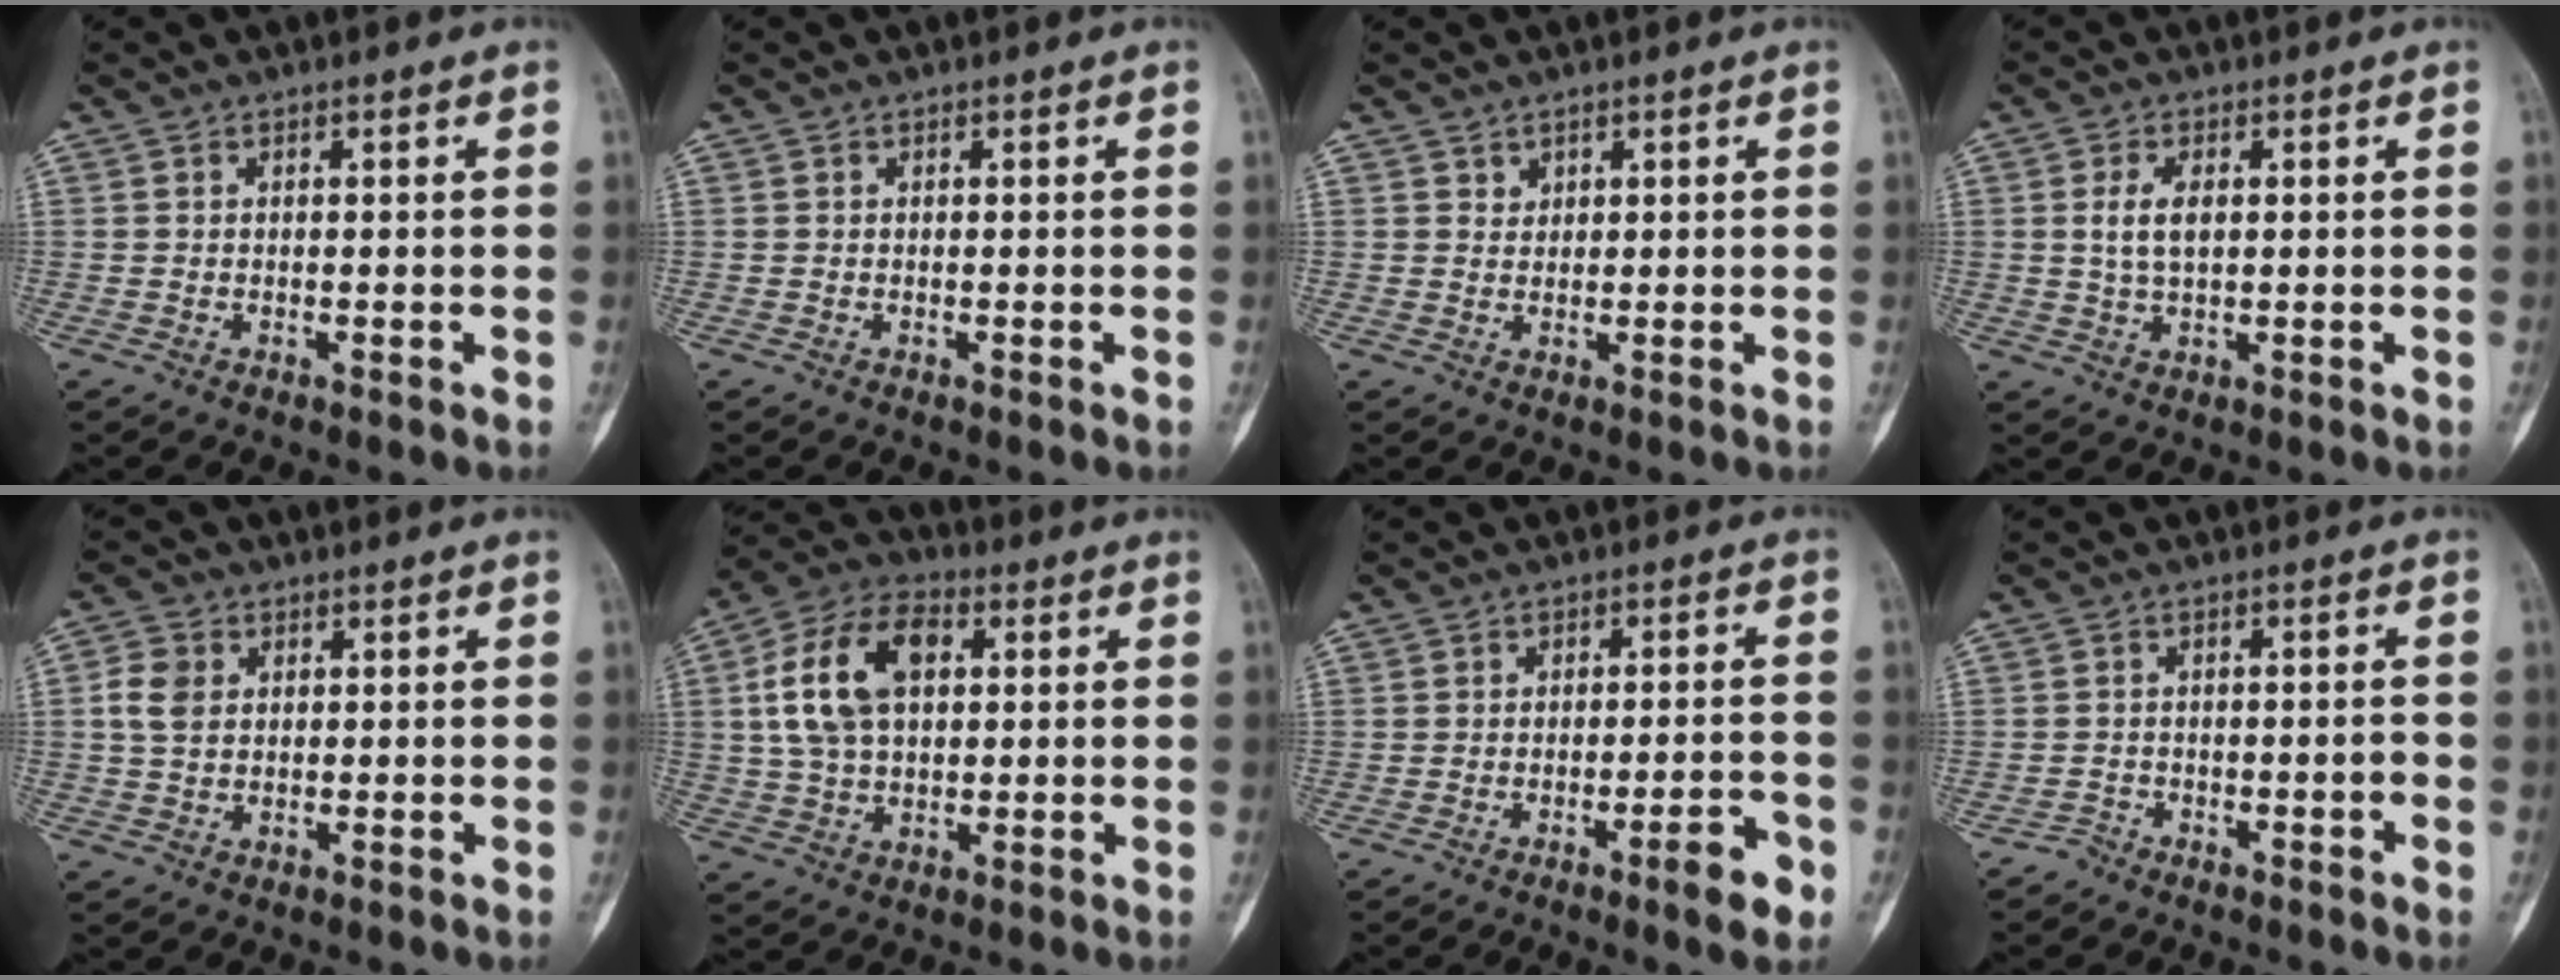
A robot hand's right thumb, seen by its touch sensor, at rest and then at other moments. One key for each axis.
{"total": 0.0}
{"total": 1.6, "fx": 1.0, "fy": 1.2, "fz": 0.1, "tx": 0.020, "ty": -0.005, "tz": 0.013}
{"total": 4.8, "fx": 0.8, "fy": 2.7, "fz": 3.9, "tx": -0.074, "ty": -0.001, "tz": 0.017}
{"total": 5.2, "fx": 0.9, "fy": 4.0, "fz": 3.1, "tx": -0.053, "ty": 0.005, "tz": 0.013}
{"total": 15.1, "fx": 3.2, "fy": 9.4, "fz": 11.4, "tx": -0.203, "ty": 0.018, "tz": 0.054}
{"total": 5.9, "fx": -3.0, "fy": 1.3, "fz": 4.9, "tx": -0.058, "ty": 0.018, "tz": -0.041}
{"total": 2.4, "fx": -2.0, "fy": 1.2, "fz": 0.5, "tx": 0.001, "ty": 0.017, "tz": -0.032}